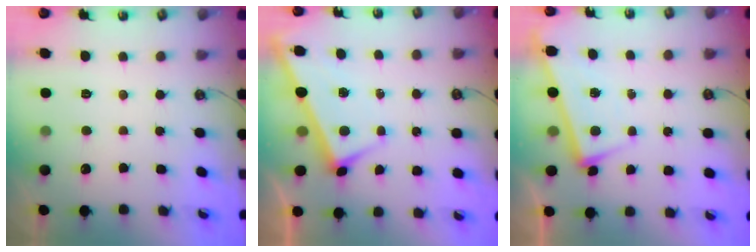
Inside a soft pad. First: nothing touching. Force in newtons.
{"total": 3.3, "press": 3.3, "slide": 0.0}
{"total": 0.8, "press": 0.7, "slide": 0.5}